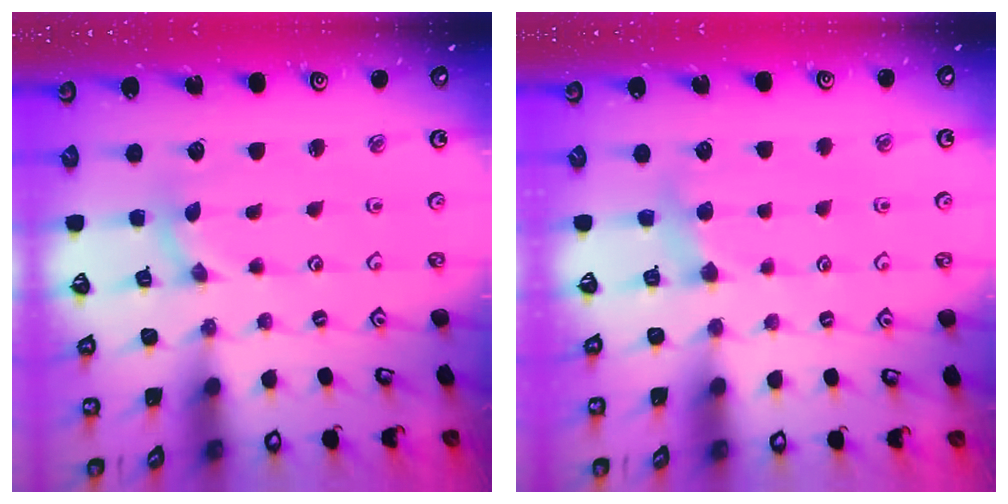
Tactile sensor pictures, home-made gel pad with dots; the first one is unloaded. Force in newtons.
{"total": 5.1, "press": 5.1, "slide": 0.6}